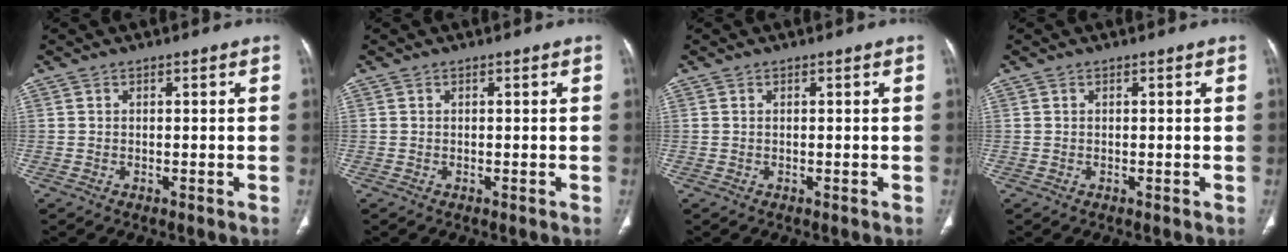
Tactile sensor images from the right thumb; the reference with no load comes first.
{"total": 0.0}
{"total": 0.0}
{"total": 0.0}